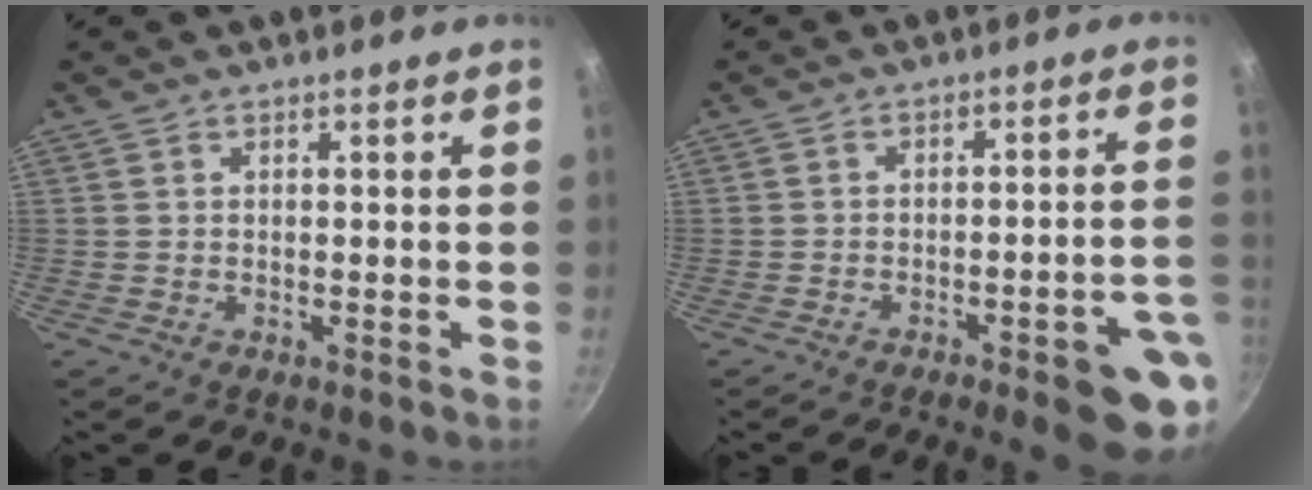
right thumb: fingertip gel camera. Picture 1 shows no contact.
{"total": 12.2, "force": [-5.9, 2.5, 10.3], "torque": [-0.095, 0.042, -0.069]}